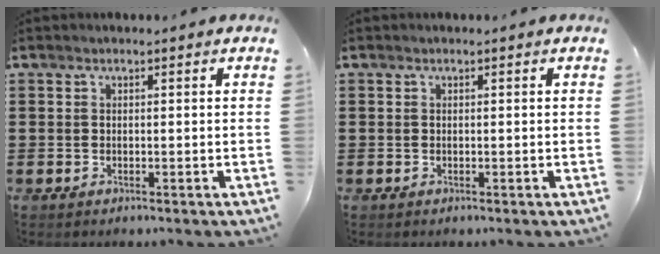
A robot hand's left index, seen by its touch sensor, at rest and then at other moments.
{"total": 0.0}